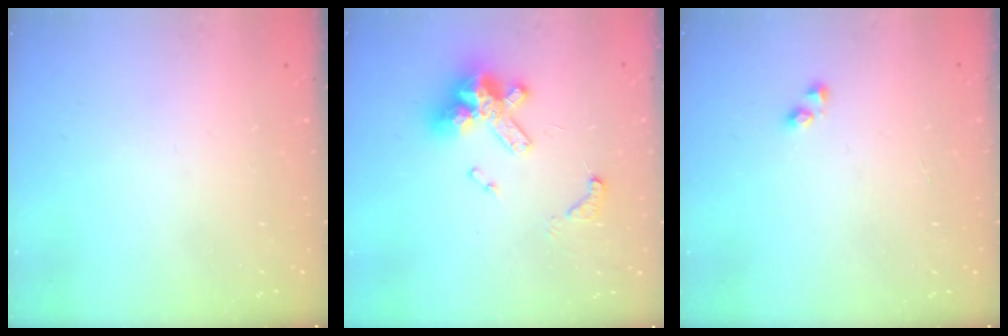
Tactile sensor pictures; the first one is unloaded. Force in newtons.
{"total": 14.2, "press": 14.1, "slide": 2.1}
{"total": 1.9, "press": 1.9, "slide": 0.3}